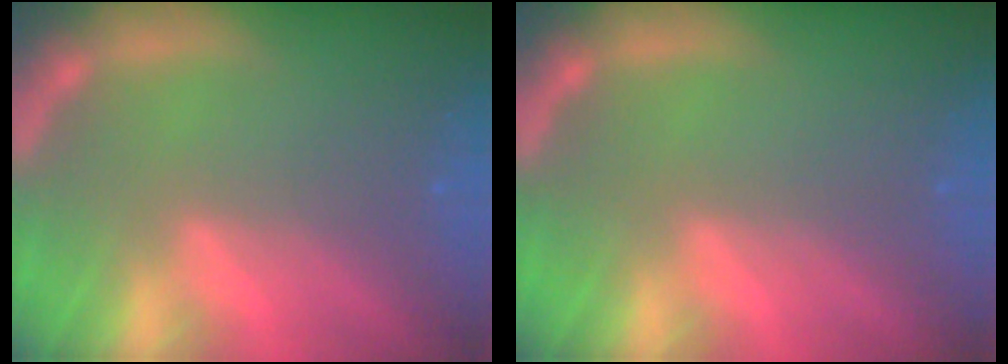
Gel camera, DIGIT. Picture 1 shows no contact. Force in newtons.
{"total": 0.0}